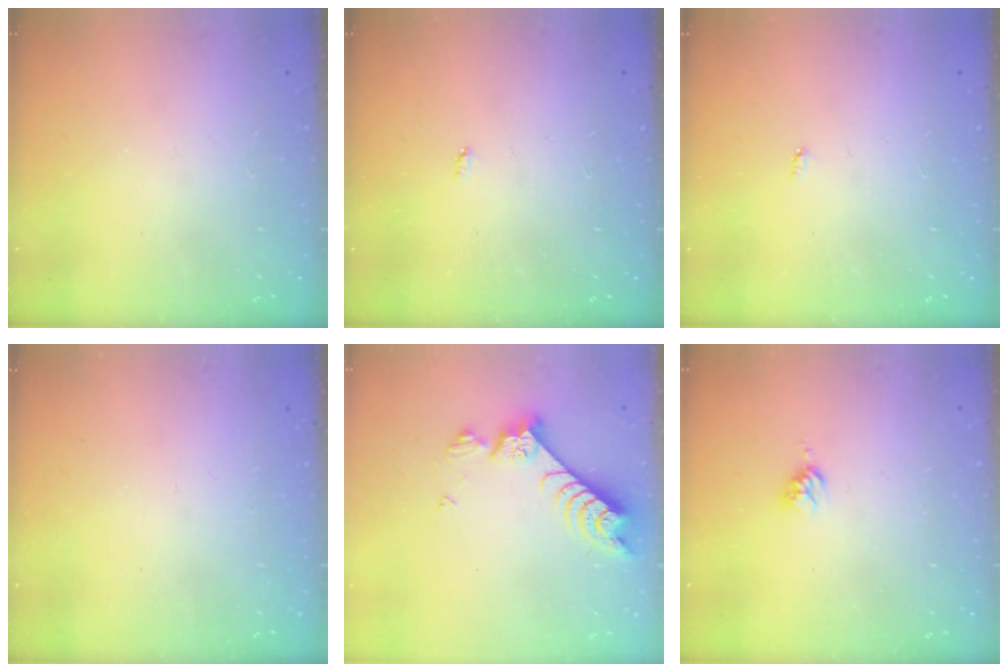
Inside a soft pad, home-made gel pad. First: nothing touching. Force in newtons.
{"total": 2.1, "press": 2.1, "slide": 0.4}
{"total": 2.1, "press": 2.1, "slide": 0.4}
{"total": 0.0}
{"total": 7.6, "press": 7.6, "slide": 0.8}
{"total": 3.6, "press": 3.5, "slide": 0.4}